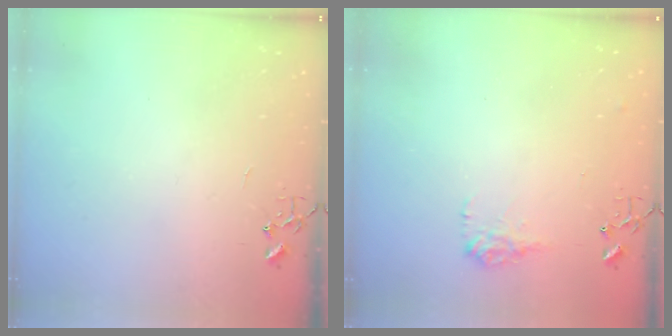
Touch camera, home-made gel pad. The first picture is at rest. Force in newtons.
{"total": 9.2, "press": 9.2, "slide": 0.4}